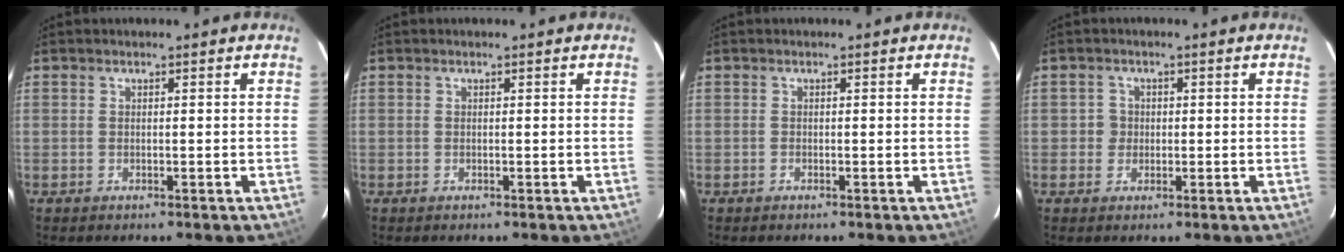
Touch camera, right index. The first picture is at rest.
{"total": 0.0}
{"total": 0.0}
{"total": 1.9, "force": [-0.1, 1.9, 0.3], "torque": [-0.001, 0.006, -0.004]}